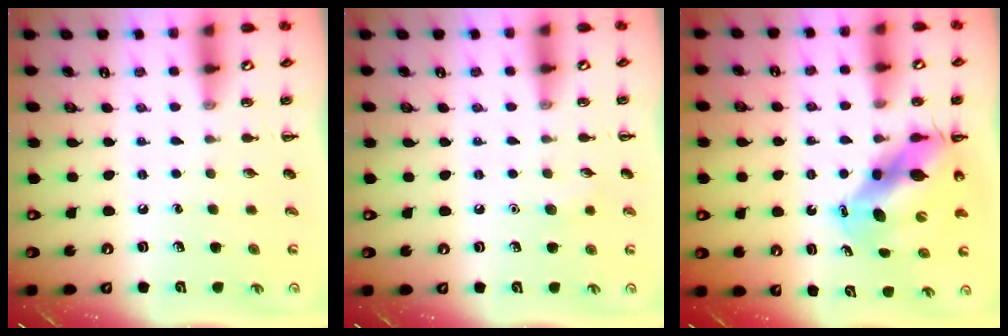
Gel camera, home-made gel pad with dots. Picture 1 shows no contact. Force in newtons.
{"total": 4.5, "press": 4.3, "slide": 1.3}
{"total": 10.9, "press": 10.5, "slide": 2.9}